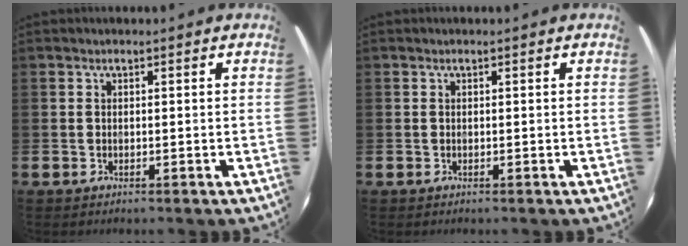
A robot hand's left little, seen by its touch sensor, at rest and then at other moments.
{"total": 0.0}